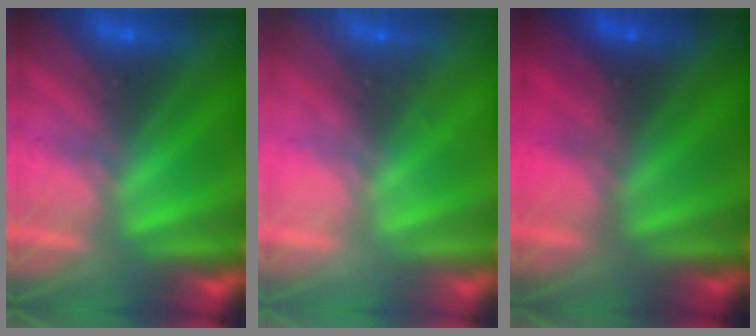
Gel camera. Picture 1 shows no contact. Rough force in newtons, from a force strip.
{"total": 2.1}
{"total": 2.2}